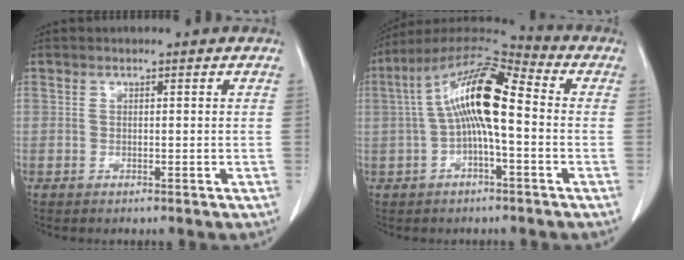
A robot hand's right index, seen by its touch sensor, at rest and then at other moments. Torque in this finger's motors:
{"motor_torque": [1.91, -0.23, 1.05, 0.21]}